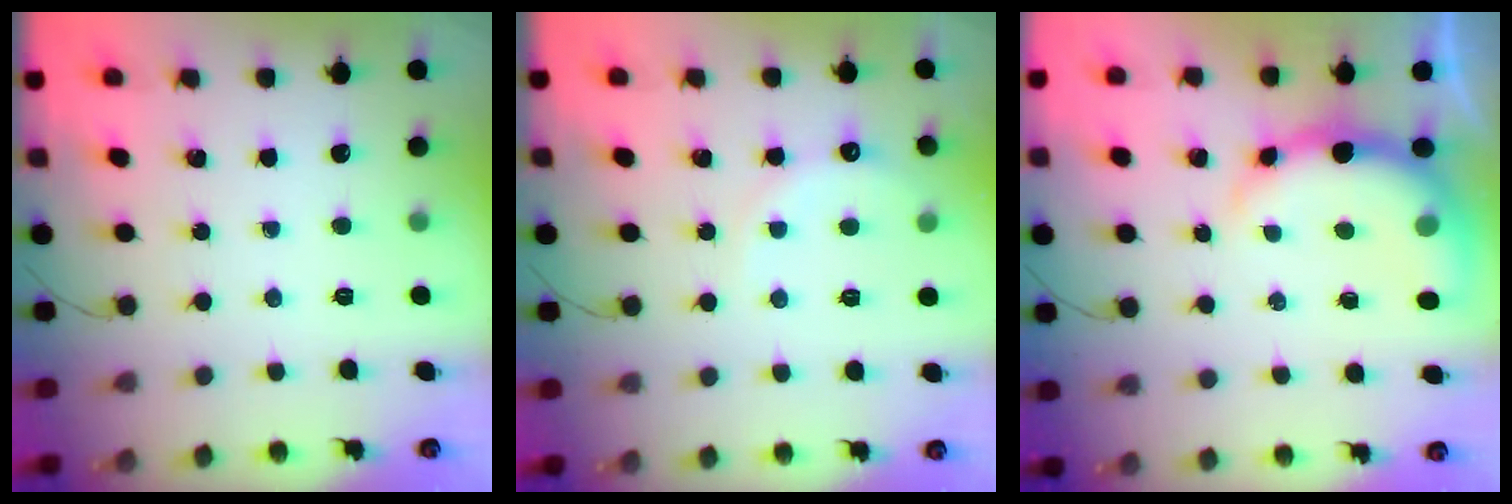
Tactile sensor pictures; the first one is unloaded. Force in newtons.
{"total": 6.5, "press": 6.3, "slide": 1.4}
{"total": 8.7, "press": 8.5, "slide": 1.8}